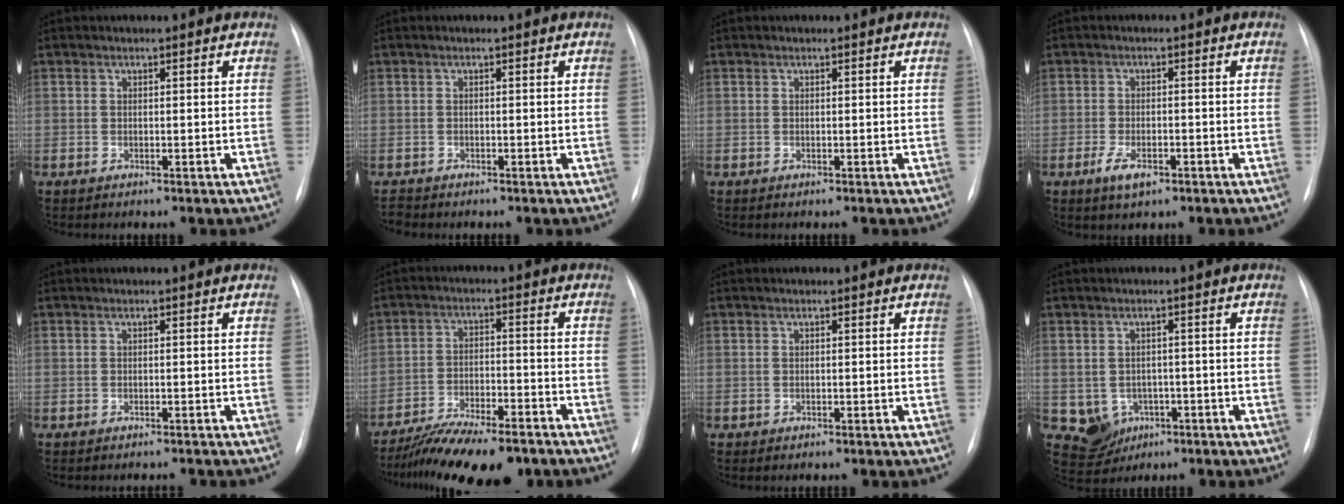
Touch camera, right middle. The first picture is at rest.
{"total": 1.0, "force": [-1.0, 0.0, -0.3], "torque": [0.003, -0.005, -0.016]}
{"total": 0.0}
{"total": 3.9, "force": [-2.1, 1.6, 2.8], "torque": [-0.057, -0.003, -0.034]}
{"total": 1.3, "force": [-1.3, 0.0, 0.1], "torque": [0.000, -0.005, -0.014]}
{"total": 14.7, "force": [-12.2, 3.5, 7.6], "torque": [-0.128, -0.002, -0.193]}
{"total": 0.0}
{"total": 5.1, "force": [-1.6, 4.7, 1.2], "torque": [-0.020, 0.008, -0.012]}